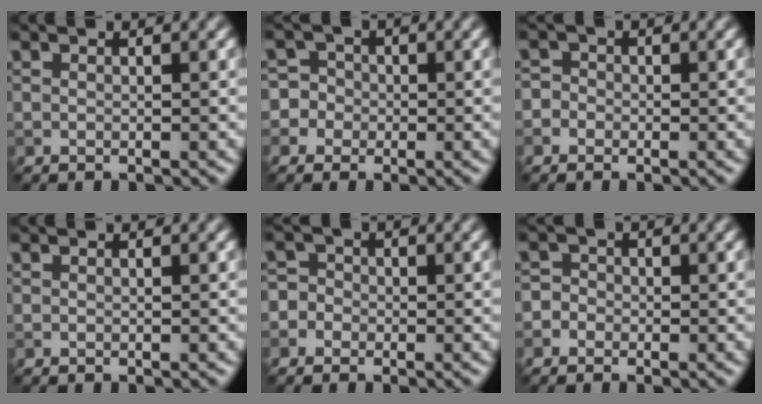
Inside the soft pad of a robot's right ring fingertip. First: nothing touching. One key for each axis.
{"total": 4.8, "fx": -1.2, "fy": 4.6, "fz": 1.0, "tx": 0.007, "ty": 0.024, "tz": -0.054}
{"total": 1.7, "fx": -0.3, "fy": 1.6, "fz": 0.5, "tx": 0.007, "ty": 0.009, "tz": -0.026}
{"total": 0.0}
{"total": 3.1, "fx": -1.1, "fy": 2.8, "fz": 0.7, "tx": 0.014, "ty": 0.013, "tz": -0.050}
{"total": 1.9, "fx": -0.6, "fy": 1.7, "fz": 0.5, "tx": 0.005, "ty": 0.014, "tz": -0.029}